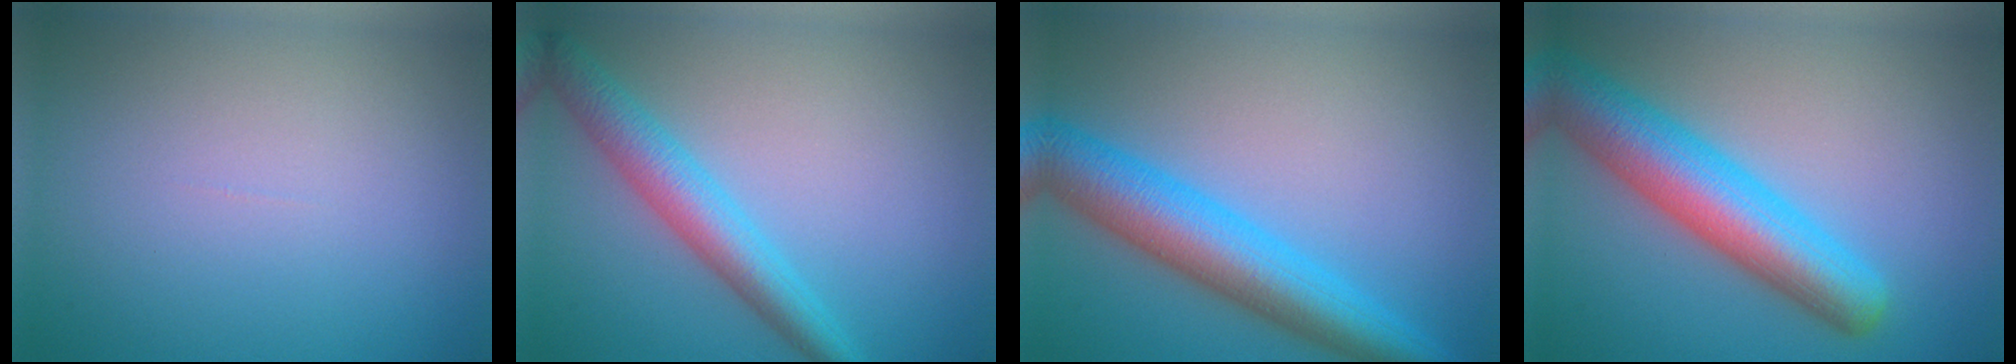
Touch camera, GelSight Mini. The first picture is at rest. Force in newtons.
{"total": 4.4, "press": 4.3, "slide": 0.1}
{"total": 7.7, "press": 7.7, "slide": 0.2}
{"total": 7.8, "press": 7.8, "slide": 0.3}